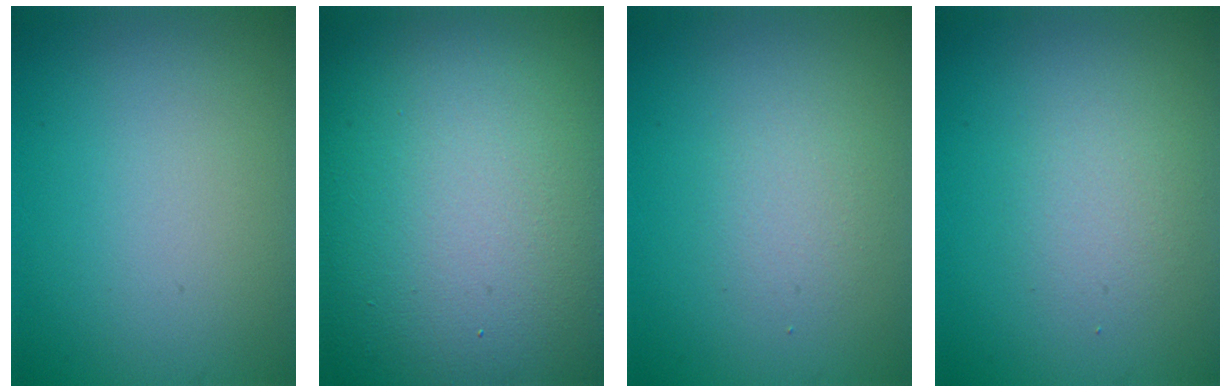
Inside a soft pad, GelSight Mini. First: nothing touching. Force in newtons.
{"total": 24.5, "press": 24.4, "slide": 1.3}
{"total": 1.6, "press": 1.6, "slide": 0.1}
{"total": 1.9, "press": 1.9, "slide": 0.0}